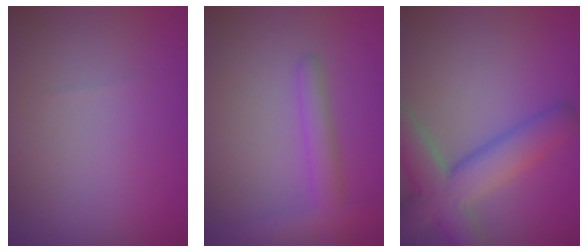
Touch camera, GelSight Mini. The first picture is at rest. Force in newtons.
{"total": 2.9, "press": 2.9, "slide": 0.1}
{"total": 6.6, "press": 6.5, "slide": 0.4}